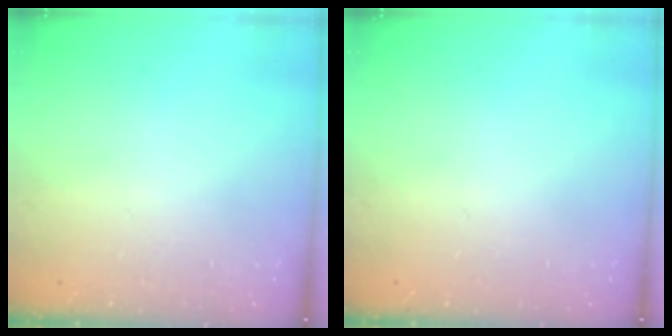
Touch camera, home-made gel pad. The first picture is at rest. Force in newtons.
{"total": 0.0}